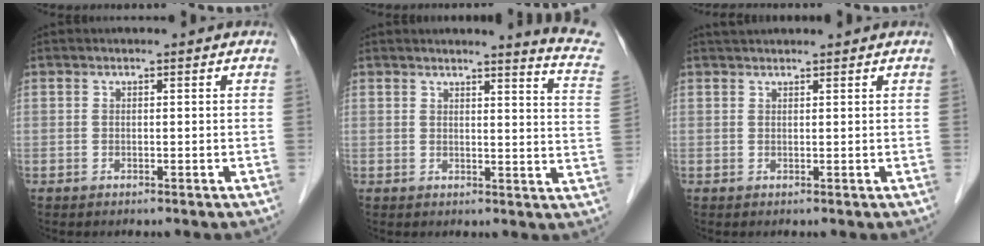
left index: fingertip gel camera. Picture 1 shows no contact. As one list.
[{"total": 8.6, "force": [8.1, -1.0, 2.8], "torque": [-0.032, -0.066, 0.067]}, {"total": 2.7, "force": [2.6, 0.0, 0.8], "torque": [-0.008, 0.031, 0.047]}]